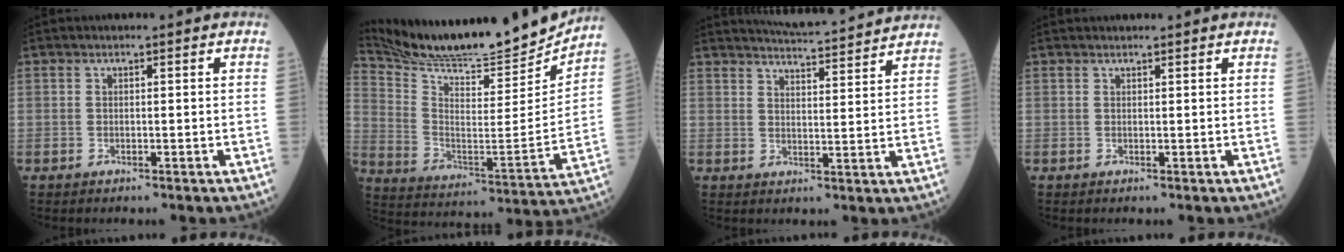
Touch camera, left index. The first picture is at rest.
{"total": 21.7, "force": [20.6, 1.4, 6.9], "torque": [-0.137, -0.056, 0.317]}
{"total": 11.8, "force": [11.3, 0.0, 3.2], "torque": [-0.053, 0.009, 0.147]}
{"total": 2.4, "force": [2.3, 0.1, 0.5], "torque": [-0.006, 0.022, 0.033]}